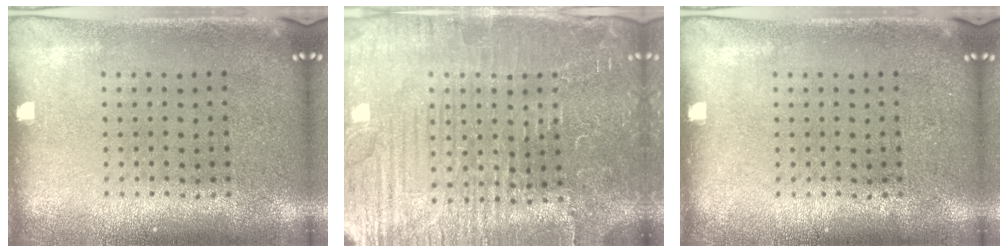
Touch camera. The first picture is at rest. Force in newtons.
{"total": 5.2, "press": 4.9, "slide": 1.6}
{"total": 0.0}